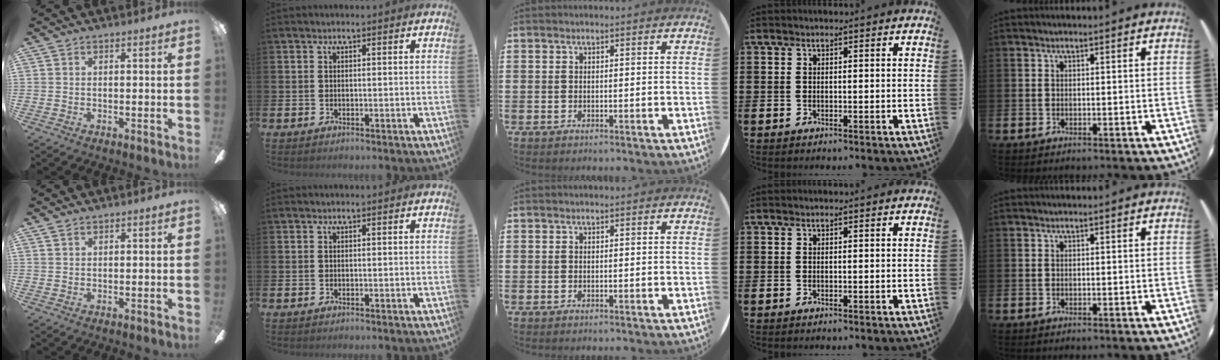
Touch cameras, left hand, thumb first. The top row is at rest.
{"thumb": {"total": 1.2, "force": [0.9, 0.6, 0.4], "torque": [-0.009, 0.001, 0.018]}}